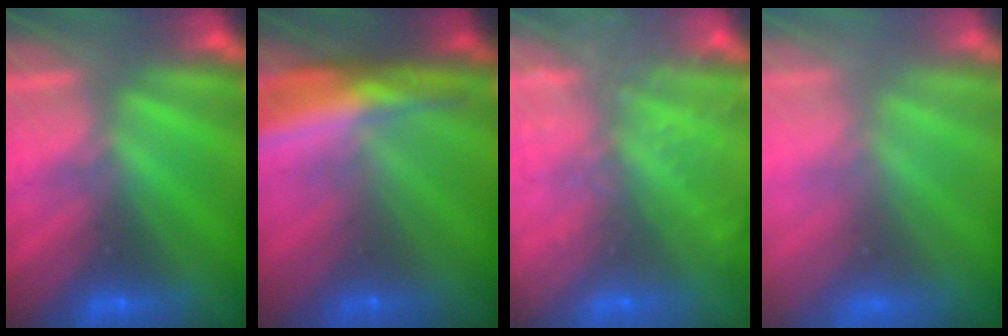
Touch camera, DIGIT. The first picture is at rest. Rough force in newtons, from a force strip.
{"total": 5.6}
{"total": 8.5}
{"total": 9.3}